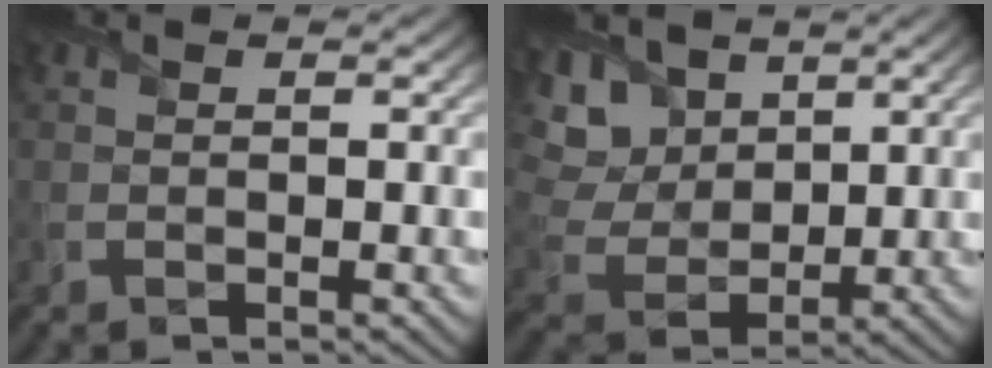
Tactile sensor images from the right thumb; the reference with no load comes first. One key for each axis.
{"total": 11.7, "fx": 5.5, "fy": 8.0, "fz": 6.4, "tx": -0.196, "ty": 0.017, "tz": 0.113}